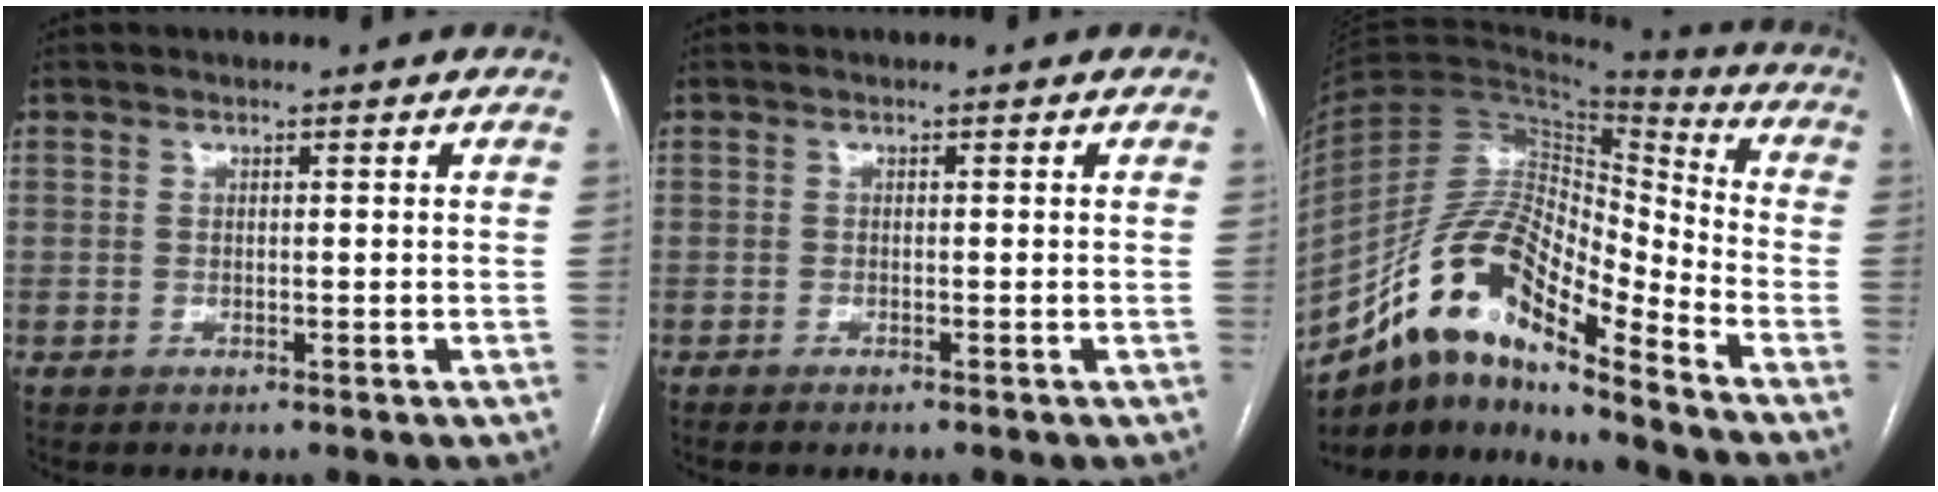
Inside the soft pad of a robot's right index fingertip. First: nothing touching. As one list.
[{"total": 1.2, "force": [-1.0, 0.0, 0.7], "torque": [-0.010, -0.002, -0.014]}, {"total": 15.8, "force": [-10.9, 3.9, 10.7], "torque": [-0.200, 0.036, -0.193]}]